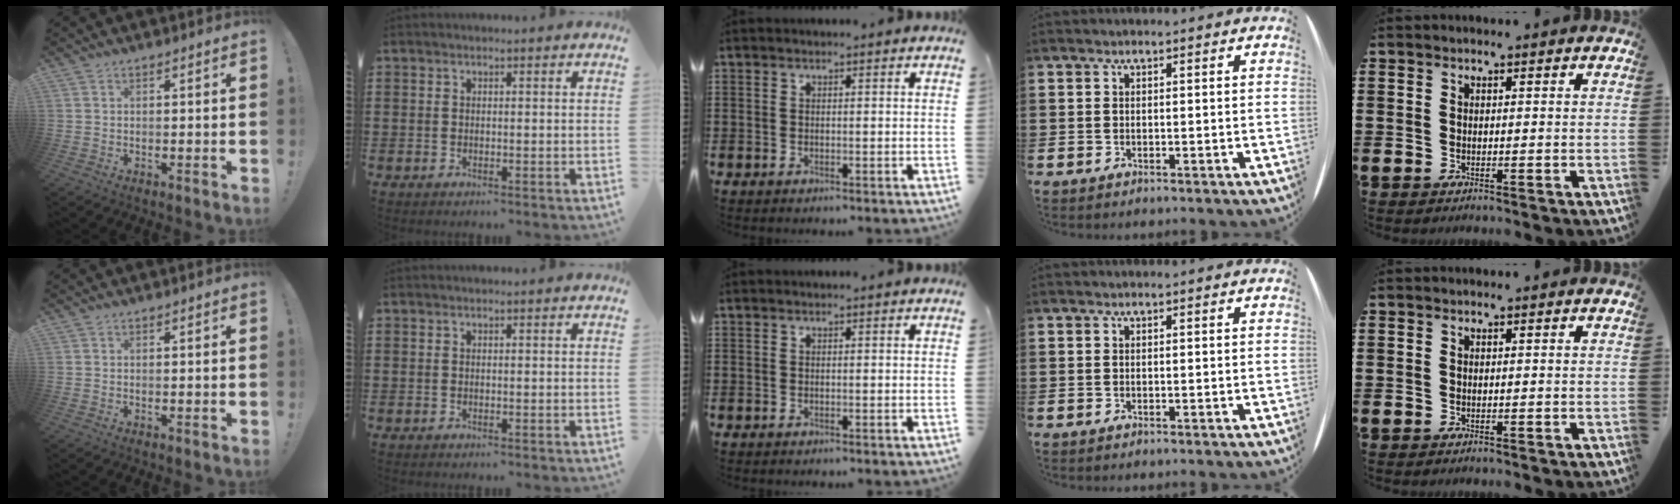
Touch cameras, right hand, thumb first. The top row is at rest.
{}